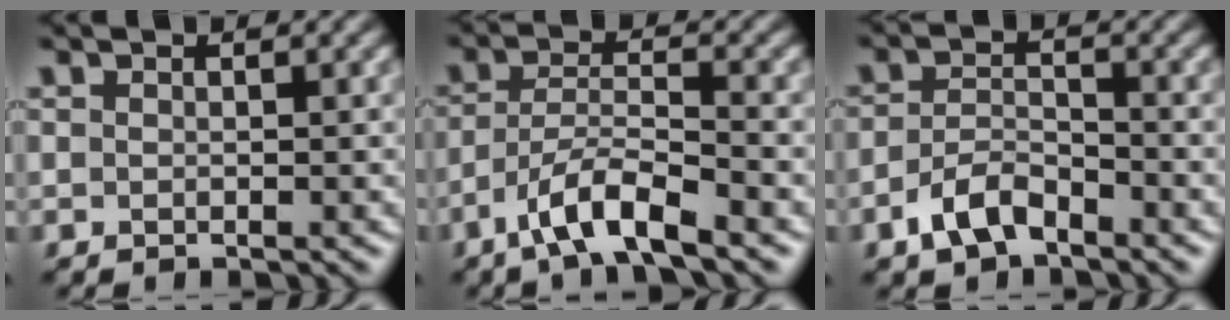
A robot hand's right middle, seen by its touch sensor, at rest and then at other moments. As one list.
[{"total": 5.1, "force": [-3.3, 1.0, 3.7], "torque": [-0.068, 0.005, -0.068]}, {"total": 3.3, "force": [-2.2, 1.5, 1.9], "torque": [-0.041, 0.007, -0.047]}]